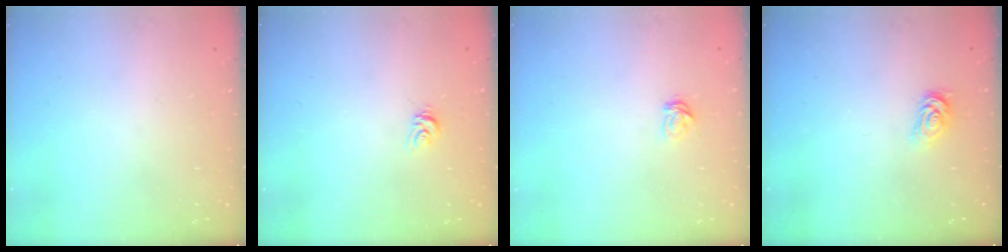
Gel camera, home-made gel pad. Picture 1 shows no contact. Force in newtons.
{"total": 4.0, "press": 4.0, "slide": 0.2}
{"total": 3.7, "press": 3.7, "slide": 0.4}
{"total": 2.6, "press": 2.6, "slide": 0.4}